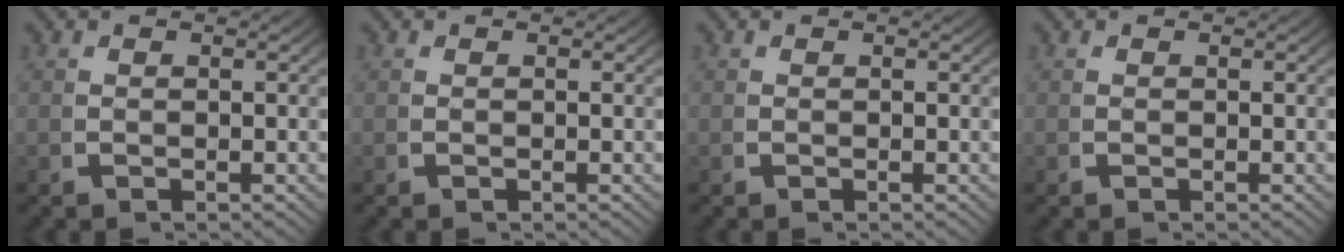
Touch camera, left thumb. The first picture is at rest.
{"total": 0.0}
{"total": 0.0}
{"total": 0.0}